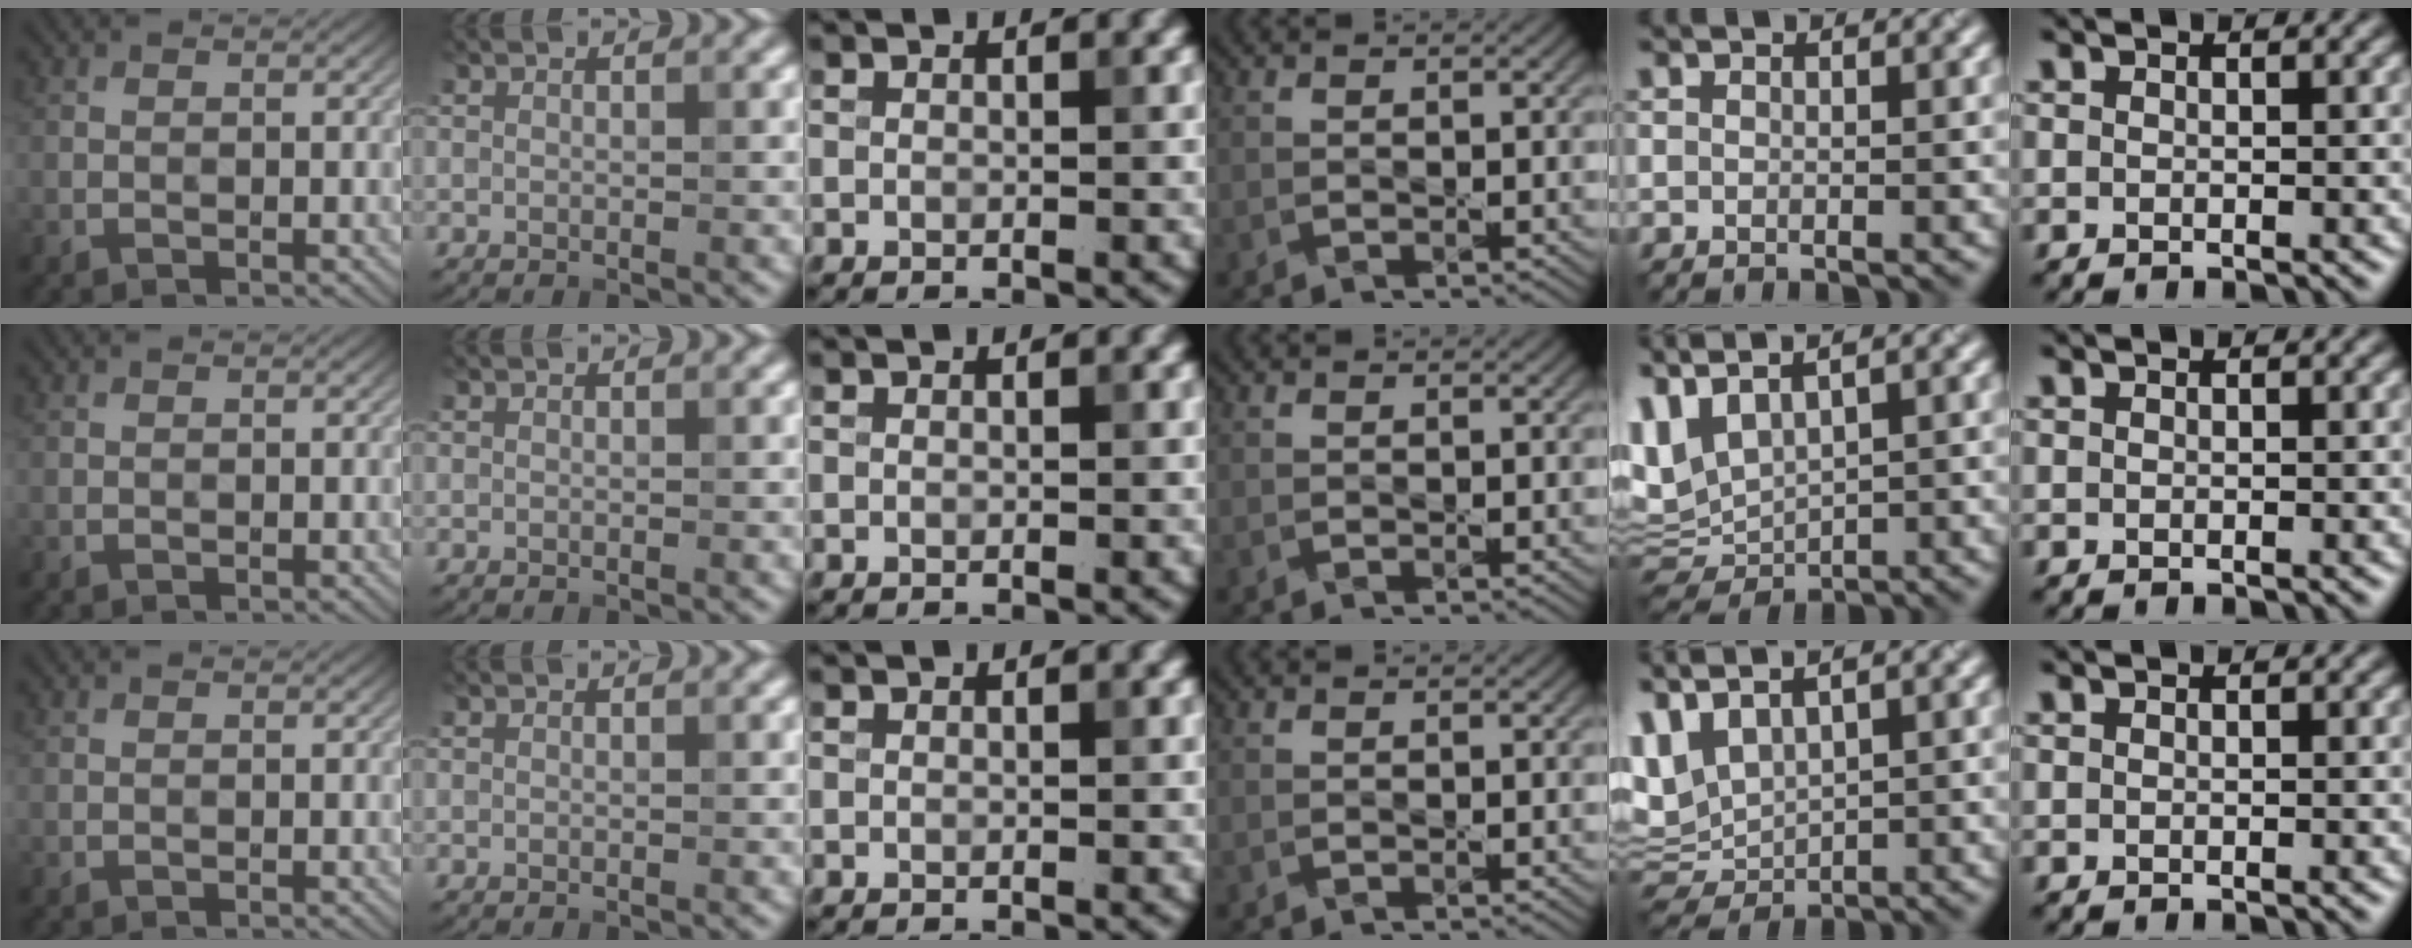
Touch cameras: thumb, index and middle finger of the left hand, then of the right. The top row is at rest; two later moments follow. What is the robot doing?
{"motion": "press", "object": "sticker"}